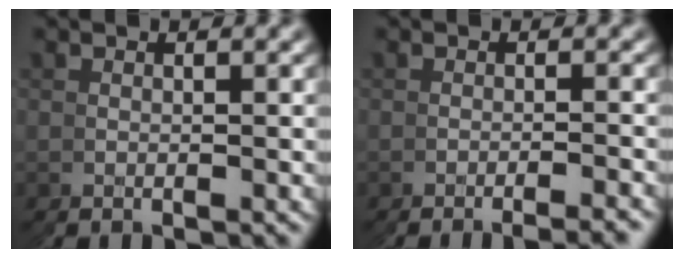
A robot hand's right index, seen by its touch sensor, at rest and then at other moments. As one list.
[{"total": 2.4, "force": [-1.6, -1.8, -0.4], "torque": [-0.003, 0.012, -0.031]}]